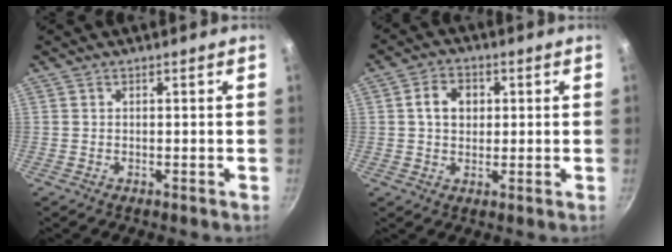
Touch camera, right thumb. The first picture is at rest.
{"total": 5.8, "force": [1.1, 4.6, 3.3], "torque": [-0.035, 0.004, 0.011]}